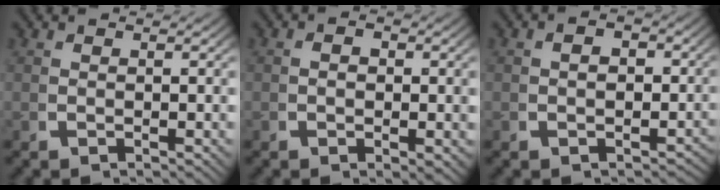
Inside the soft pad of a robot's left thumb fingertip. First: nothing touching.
{"total": 1.9, "force": [-0.1, 1.2, 1.4], "torque": [-0.019, -0.005, -0.004]}
{"total": 2.8, "force": [-1.3, 2.0, 1.5], "torque": [-0.014, -0.008, -0.020]}